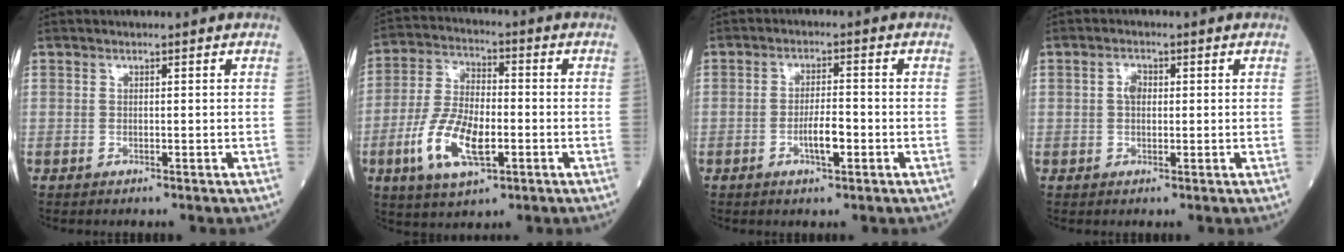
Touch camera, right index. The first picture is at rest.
{"total": 11.6, "force": [-3.8, 4.6, 9.9], "torque": [-0.212, -0.002, -0.071]}
{"total": 4.0, "force": [-1.6, 0.8, 3.6], "torque": [-0.064, 0.001, -0.028]}
{"total": 2.2, "force": [0.3, 1.4, 1.6], "torque": [-0.029, 0.006, 0.004]}